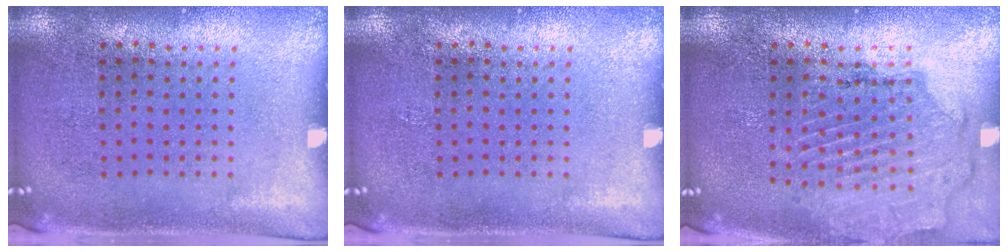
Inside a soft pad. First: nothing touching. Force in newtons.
{"total": 0.0}
{"total": 1.6, "press": 1.5, "slide": 0.3}